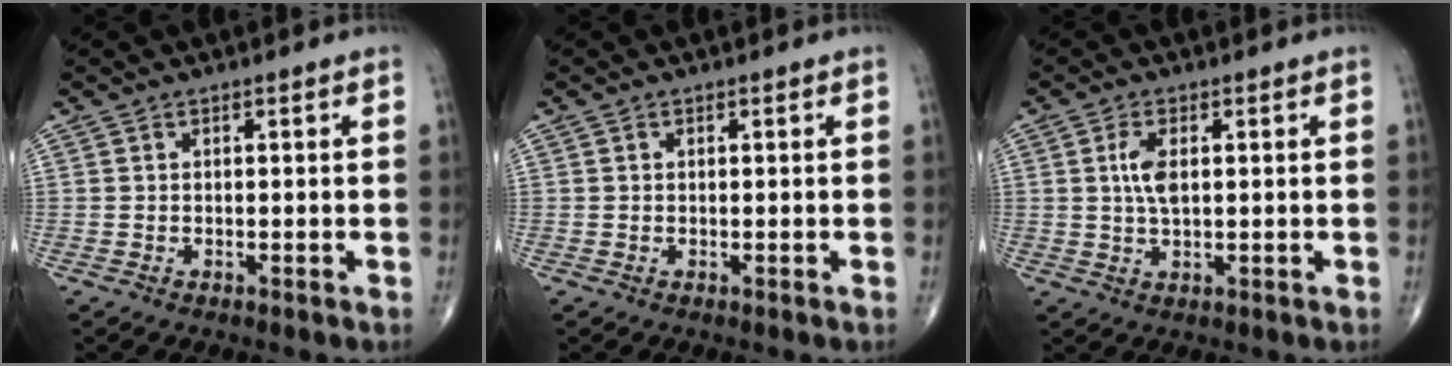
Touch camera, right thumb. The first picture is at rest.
{"total": 0.0}
{"total": 4.4, "force": [0.8, 2.0, 3.9], "torque": [-0.080, -0.001, 0.014]}